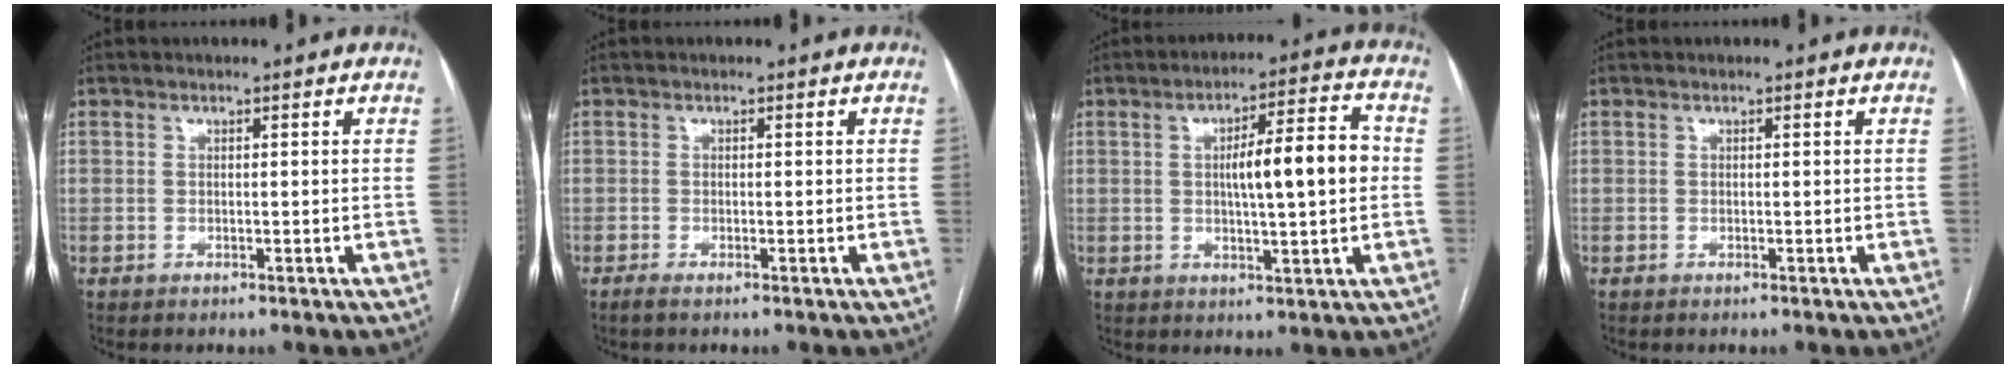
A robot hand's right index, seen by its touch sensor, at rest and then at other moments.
{"total": 1.0, "force": [-0.7, 0.1, 0.7], "torque": [-0.016, -0.002, -0.014]}
{"total": 10.6, "force": [0.6, 1.5, 10.5], "torque": [-0.164, 0.021, 0.010]}
{"total": 0.0}